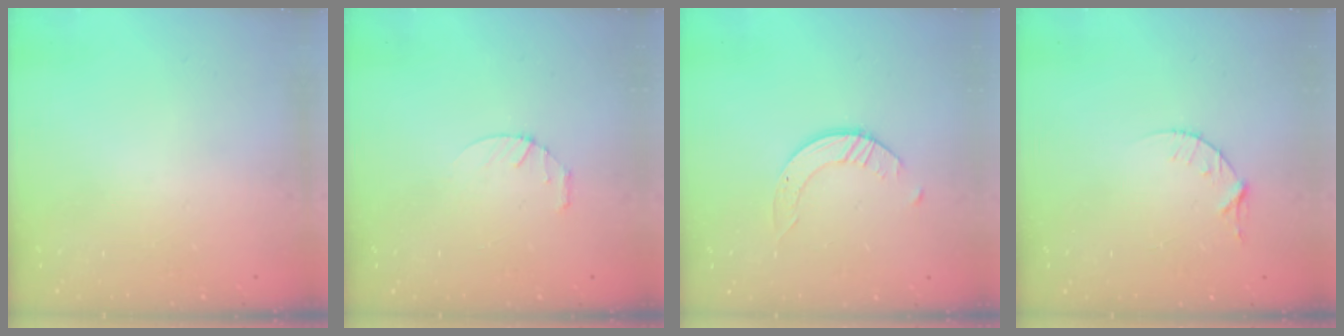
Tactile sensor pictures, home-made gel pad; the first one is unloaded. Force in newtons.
{"total": 2.8, "press": 2.8, "slide": 0.4}
{"total": 2.5, "press": 2.5, "slide": 0.3}
{"total": 4.3, "press": 4.3, "slide": 0.5}